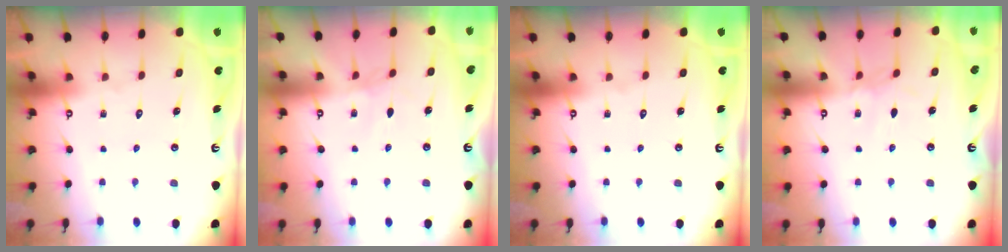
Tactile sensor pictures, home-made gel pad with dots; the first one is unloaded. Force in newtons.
{"total": 0.6, "press": 0.6, "slide": 0.3}
{"total": 0.0}
{"total": 2.8, "press": 2.7, "slide": 0.5}